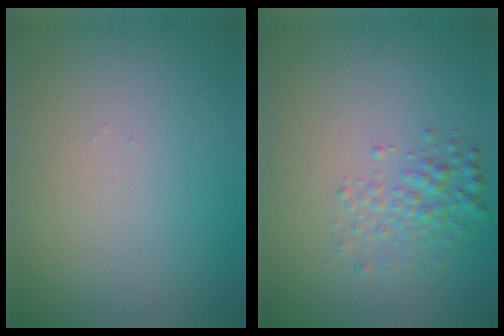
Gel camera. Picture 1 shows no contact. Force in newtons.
{"total": 2.4, "press": 2.4, "slide": 0.1}